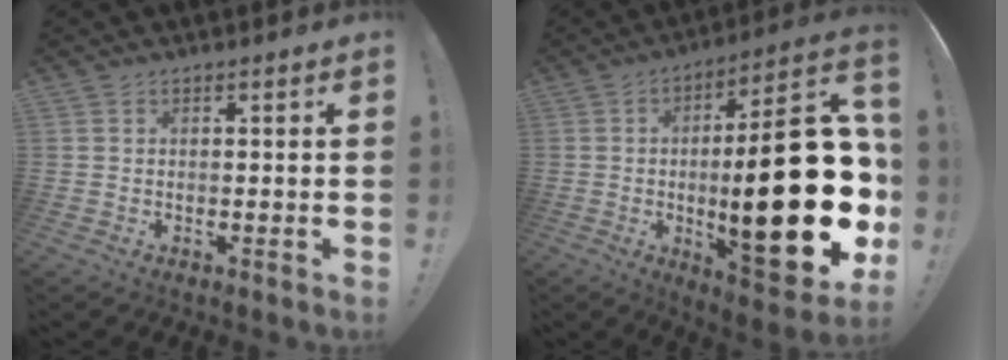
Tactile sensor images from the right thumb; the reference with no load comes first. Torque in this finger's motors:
{"motor_torque": [1.63, 3.38, 1.78, -0.99, 0.84]}